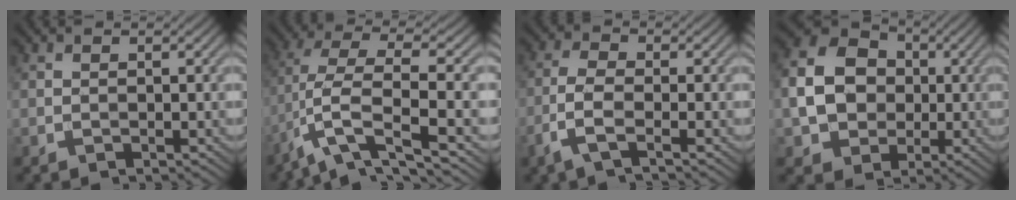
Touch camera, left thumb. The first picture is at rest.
{"total": 10.2, "force": [-4.2, 2.9, 8.9], "torque": [-0.182, 0.003, -0.081]}
{"total": 4.3, "force": [-2.0, 1.3, 3.5], "torque": [-0.087, 0.003, -0.051]}
{"total": 9.4, "force": [-0.4, 7.9, 5.2], "torque": [-0.123, 0.006, -0.016]}